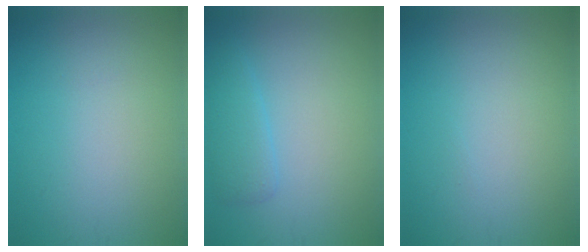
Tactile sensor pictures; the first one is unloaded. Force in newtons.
{"total": 2.2, "press": 2.2, "slide": 0.1}
{"total": 0.0}